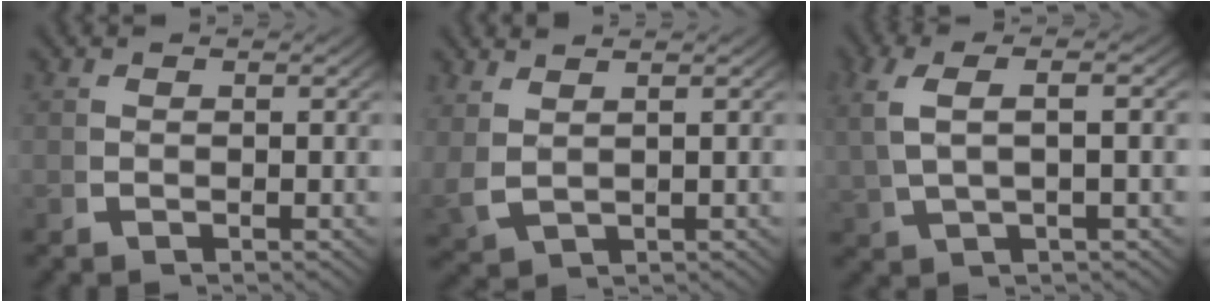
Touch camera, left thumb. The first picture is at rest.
{"total": 2.7, "force": [1.2, 1.7, 1.8], "torque": [-0.054, -0.002, 0.040]}
{"total": 4.5, "force": [1.4, 1.5, 4.1], "torque": [-0.090, 0.013, 0.031]}